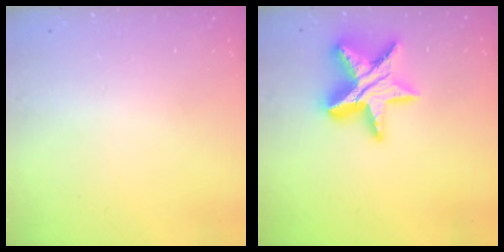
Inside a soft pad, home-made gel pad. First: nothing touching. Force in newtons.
{"total": 16.8, "press": 16.8, "slide": 1.1}